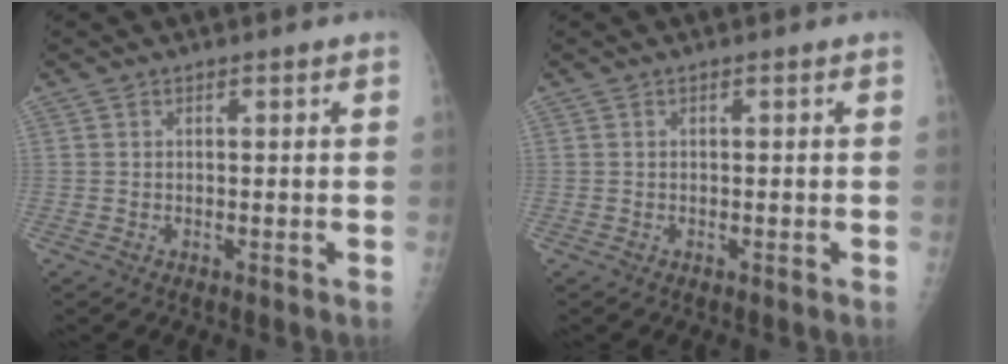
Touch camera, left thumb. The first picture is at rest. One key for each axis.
{"total": 0.0}